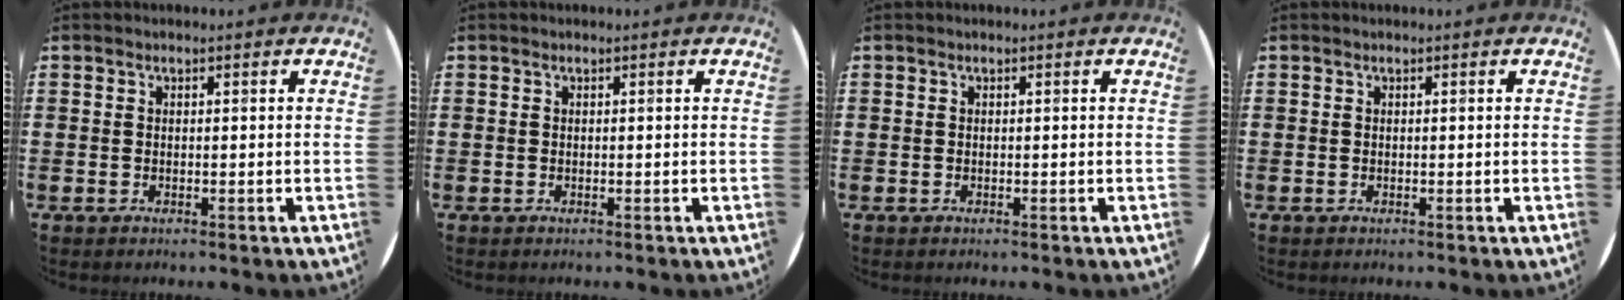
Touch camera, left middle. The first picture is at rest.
{"total": 0.0}
{"total": 0.0}
{"total": 0.0}